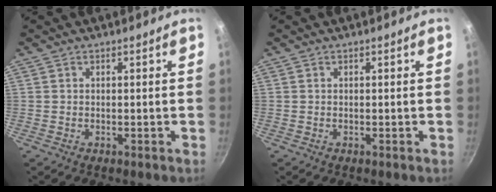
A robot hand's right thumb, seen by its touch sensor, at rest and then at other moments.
{"total": 0.0}